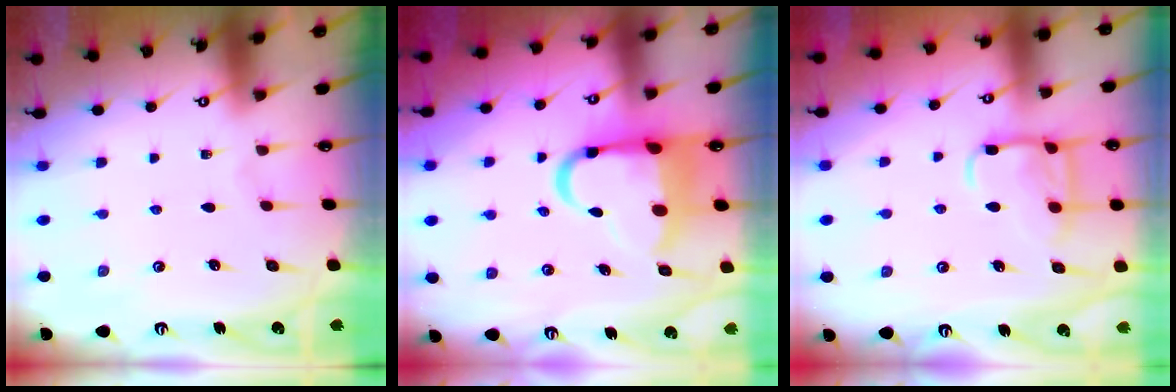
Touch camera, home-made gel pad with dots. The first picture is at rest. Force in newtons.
{"total": 13.2, "press": 12.9, "slide": 2.9}
{"total": 13.8, "press": 13.8, "slide": 1.3}